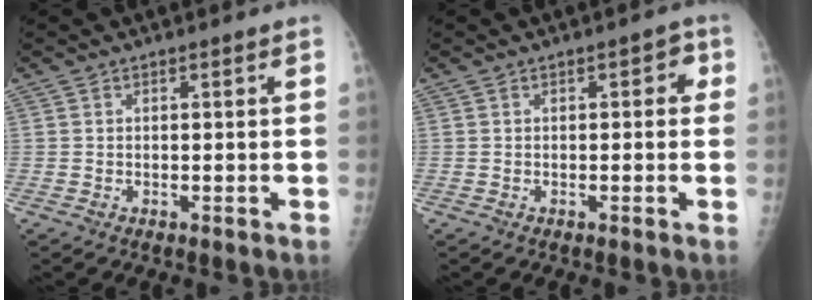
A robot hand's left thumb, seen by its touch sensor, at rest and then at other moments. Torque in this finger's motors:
{"motor_torque": [-0.24, 0.21, -0.24, -0.19, 0.02]}